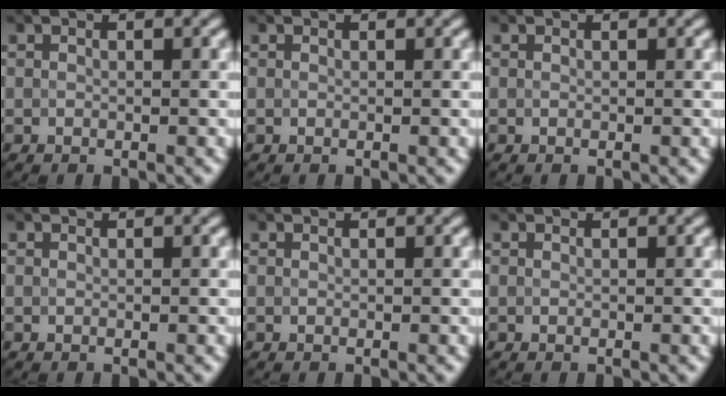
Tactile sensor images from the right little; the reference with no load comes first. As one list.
[{"total": 0.0}, {"total": 0.0}, {"total": 0.0}, {"total": 0.0}, {"total": 0.0}]